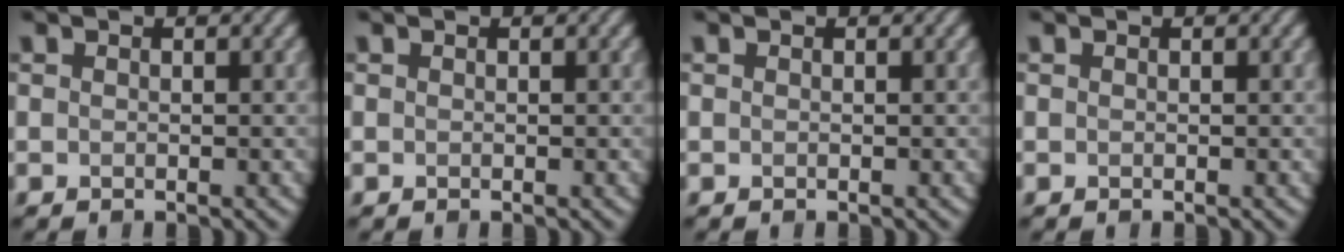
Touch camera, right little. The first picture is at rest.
{"total": 0.0}
{"total": 0.0}
{"total": 0.0}